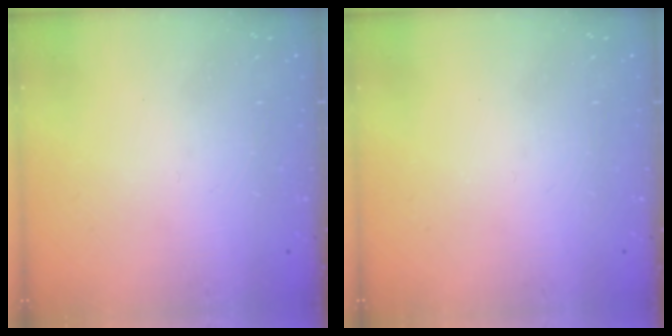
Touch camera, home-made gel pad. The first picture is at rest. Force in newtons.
{"total": 0.0}